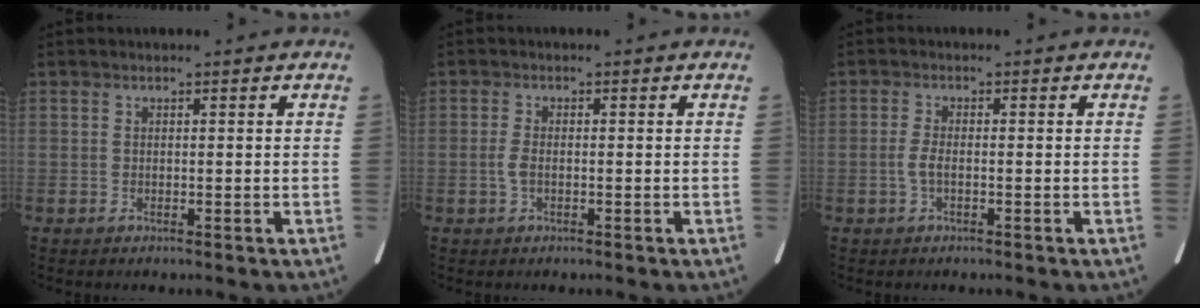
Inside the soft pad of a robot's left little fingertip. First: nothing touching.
{"total": 1.7, "force": [-0.5, 0.8, 1.4], "torque": [-0.038, 0.000, -0.011]}
{"total": 1.8, "force": [-0.6, 0.6, 1.6], "torque": [-0.042, -0.001, -0.014]}